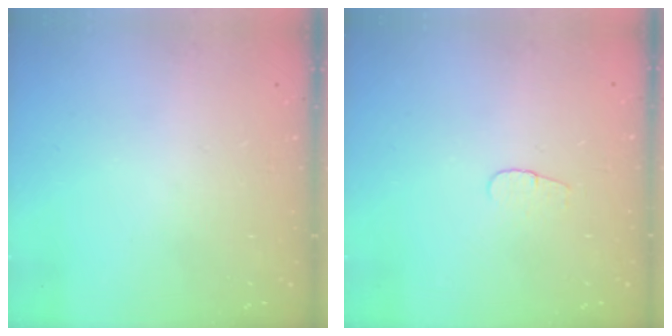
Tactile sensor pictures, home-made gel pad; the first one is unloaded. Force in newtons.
{"total": 3.6, "press": 3.6, "slide": 0.4}